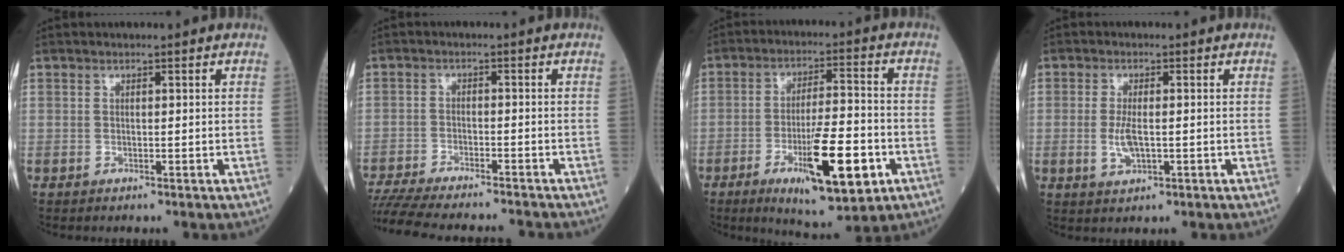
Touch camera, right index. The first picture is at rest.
{"total": 16.9, "force": [-15.3, 1.9, 6.9], "torque": [-0.149, -0.032, -0.226]}
{"total": 13.7, "force": [-5.2, 2.5, 12.4], "torque": [-0.207, -0.017, -0.076]}
{"total": 3.5, "force": [-0.5, 1.0, 3.3], "torque": [-0.075, -0.005, -0.005]}